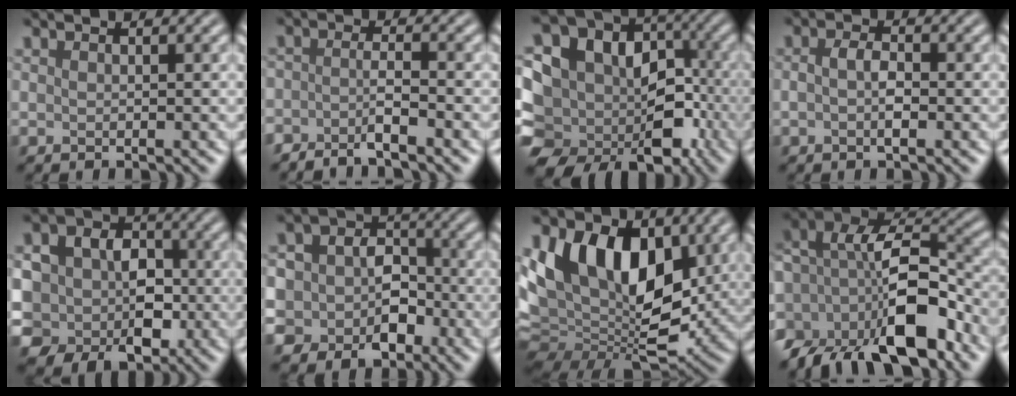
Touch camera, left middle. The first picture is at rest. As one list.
[{"total": 2.4, "force": [-1.9, 0.2, 1.5], "torque": [-0.026, -0.002, -0.043]}, {"total": 19.4, "force": [-7.3, 15.9, 8.4], "torque": [-0.132, 0.004, -0.118]}, {"total": 1.8, "force": [-0.4, 0.7, 1.6], "torque": [-0.030, 0.002, -0.010]}, {"total": 11.0, "force": [-0.9, 9.6, 5.3], "torque": [-0.102, 0.014, -0.038]}, {"total": 9.3, "force": [-1.9, 8.3, 3.8], "torque": [-0.065, 0.009, -0.059]}, {"total": 14.1, "force": [1.7, 9.4, 10.4], "torque": [-0.185, 0.003, 0.015]}, {"total": 11.2, "force": [-4.7, 5.3, 8.6], "torque": [-0.122, 0.006, -0.087]}]